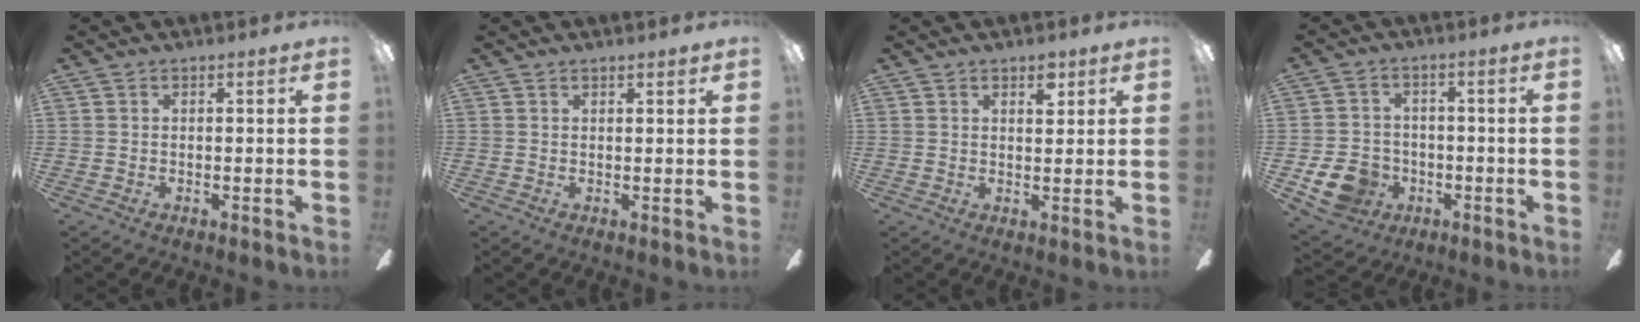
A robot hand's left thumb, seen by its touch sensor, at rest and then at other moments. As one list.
[{"total": 1.2, "force": [1.1, 0.1, 0.6], "torque": [-0.013, 0.000, 0.020]}, {"total": 3.7, "force": [2.6, 1.6, 2.1], "torque": [-0.022, -0.009, 0.041]}, {"total": 9.4, "force": [-3.8, 7.7, 3.9], "torque": [-0.093, 0.025, -0.068]}]